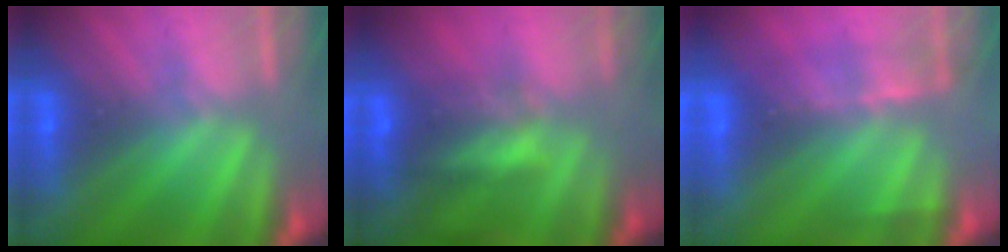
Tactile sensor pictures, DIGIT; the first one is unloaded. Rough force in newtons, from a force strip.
{"total": 7.3}
{"total": 2.2}